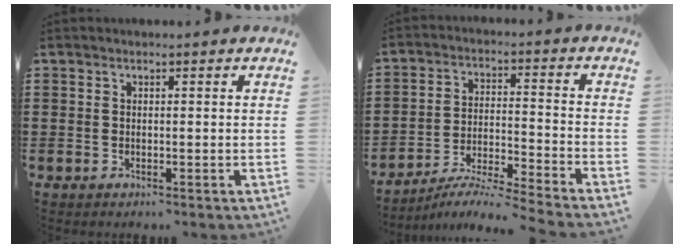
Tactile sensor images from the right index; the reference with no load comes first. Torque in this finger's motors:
{"motor_torque": [0.91, 0.89, -0.03, 0.04]}